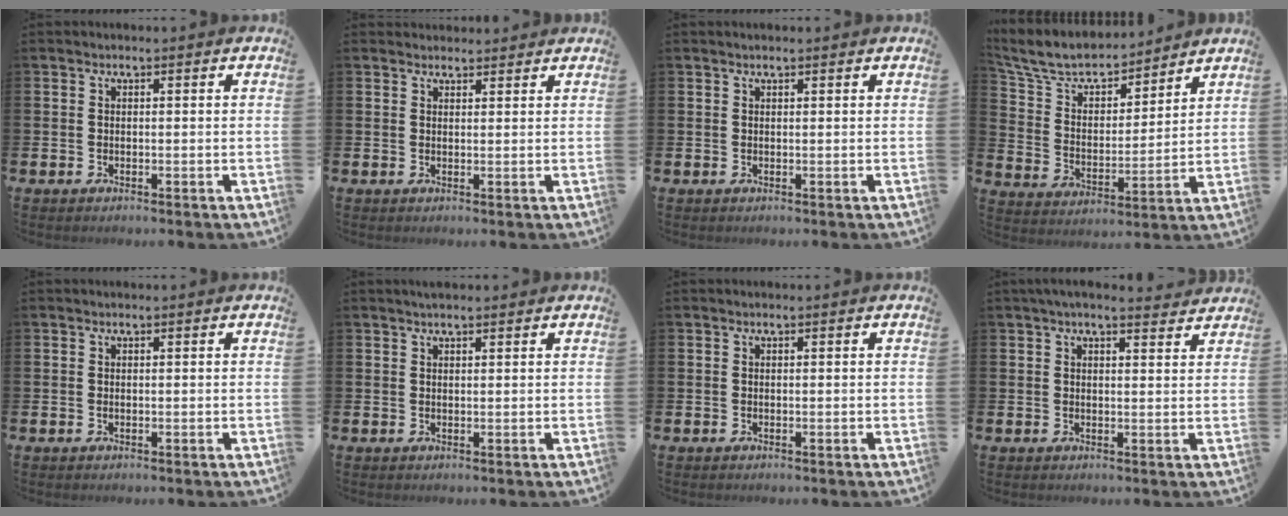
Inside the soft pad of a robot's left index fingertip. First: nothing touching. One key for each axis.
{"total": 1.9, "fx": 1.8, "fy": 0.6, "fz": -0.1, "tx": 0.010, "ty": -0.007, "tz": 0.033}
{"total": 0.7, "fx": 0.6, "fy": 0.1, "fz": 0.2, "tx": -0.002, "ty": 0.000, "tz": 0.011}
{"total": 8.1, "fx": 7.4, "fy": 2.5, "fz": 2.3, "tx": -0.086, "ty": -0.049, "tz": 0.131}
{"total": 0.0}
{"total": 1.5, "fx": 1.5, "fy": 0.2, "fz": 0.4, "tx": -0.006, "ty": 0.002, "tz": 0.026}
{"total": 0.0}
{"total": 3.3, "fx": 3.1, "fy": 0.3, "fz": 1.2, "tx": -0.026, "ty": -0.009, "tz": 0.055}